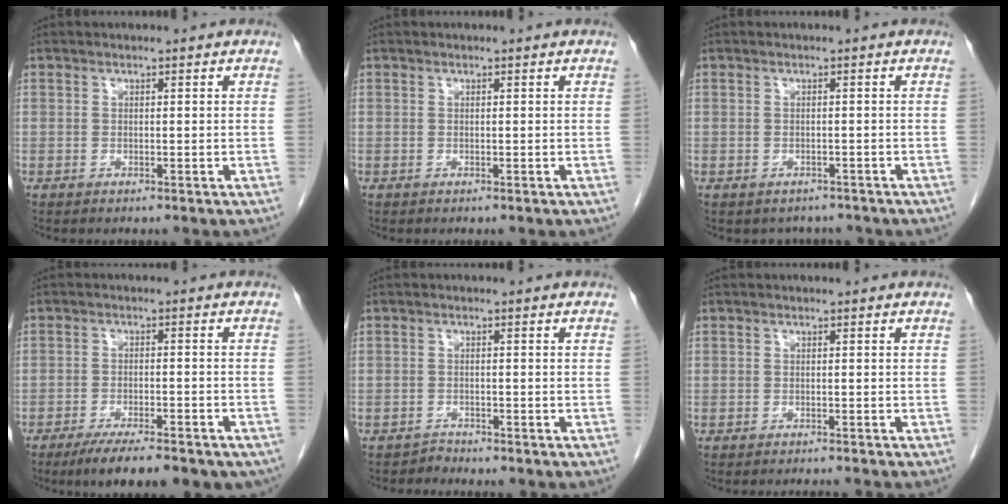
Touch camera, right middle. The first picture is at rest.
{"total": 0.0}
{"total": 2.9, "force": [-2.5, 1.5, 0.1], "torque": [-0.001, 0.006, -0.033]}
{"total": 12.0, "force": [-9.2, 2.8, 7.1], "torque": [-0.086, -0.007, -0.129]}
{"total": 0.6, "force": [0.0, 0.1, -0.6], "torque": [0.015, -0.005, 0.000]}
{"total": 2.4, "force": [-2.2, -0.5, 0.6], "torque": [-0.003, -0.003, -0.029]}